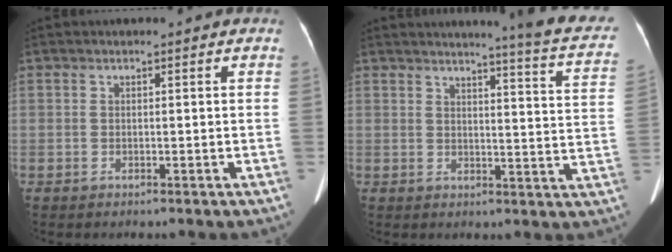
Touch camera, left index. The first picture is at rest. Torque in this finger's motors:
{"motor_torque": [0.79, -1.35, 0.04, 0.01]}